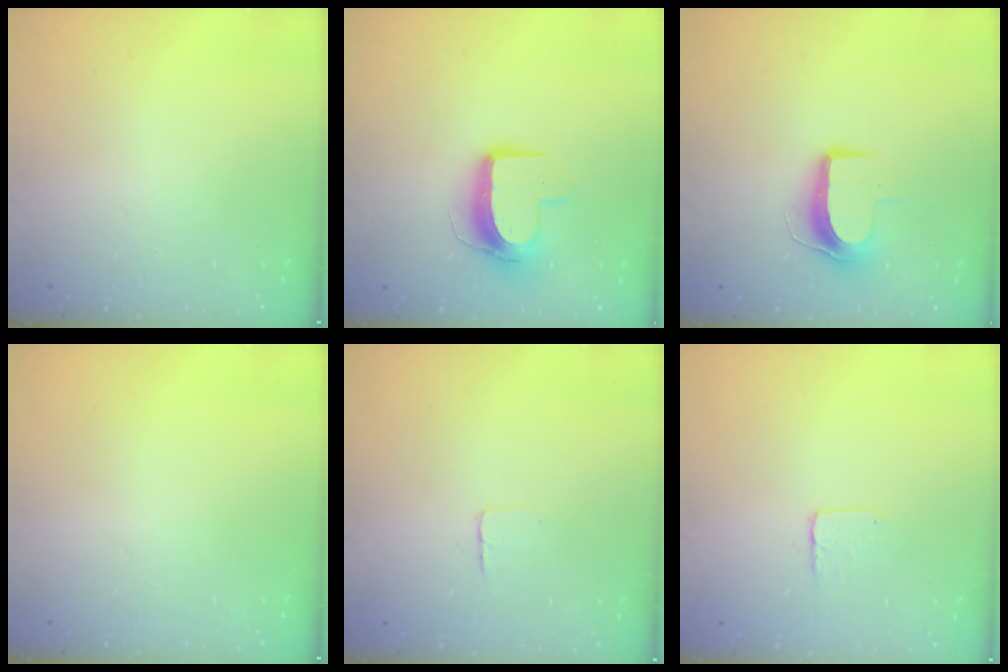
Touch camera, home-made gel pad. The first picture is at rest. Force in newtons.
{"total": 10.6, "press": 10.6, "slide": 0.2}
{"total": 9.0, "press": 9.0, "slide": 0.8}
{"total": 0.0}
{"total": 2.9, "press": 2.9, "slide": 0.2}
{"total": 3.6, "press": 3.6, "slide": 0.3}